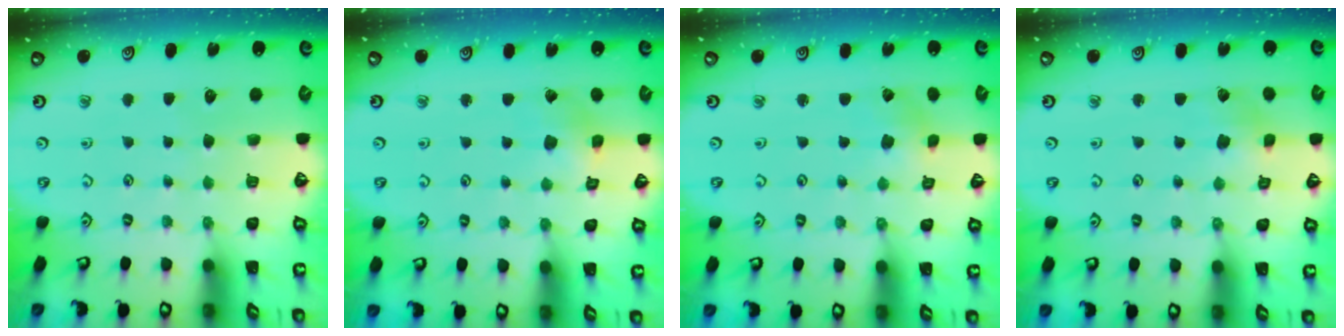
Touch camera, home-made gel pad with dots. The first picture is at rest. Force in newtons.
{"total": 2.5, "press": 2.5, "slide": 0.2}
{"total": 0.0}
{"total": 2.5, "press": 2.5, "slide": 0.6}